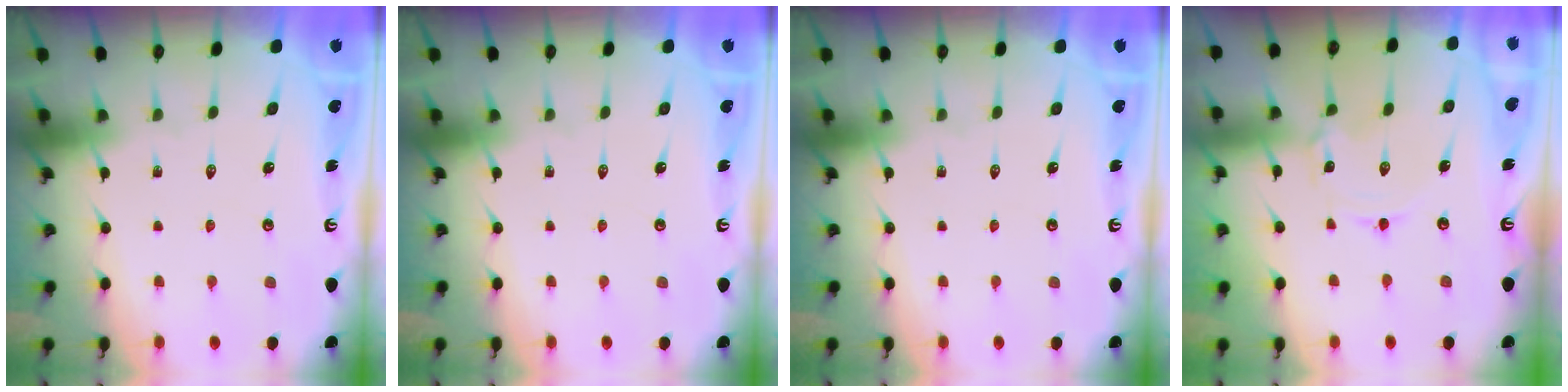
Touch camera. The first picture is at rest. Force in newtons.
{"total": 0.0}
{"total": 0.0}
{"total": 0.9, "press": 0.9, "slide": 0.1}